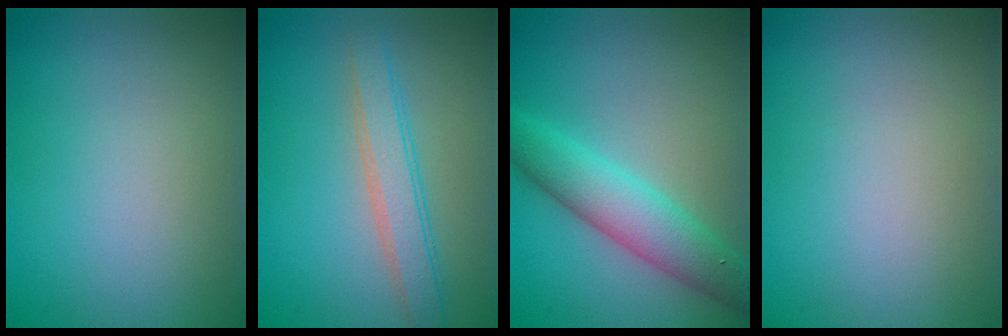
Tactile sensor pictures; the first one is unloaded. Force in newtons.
{"total": 3.4, "press": 3.4, "slide": 0.1}
{"total": 5.3, "press": 5.3, "slide": 0.2}
{"total": 0.0}